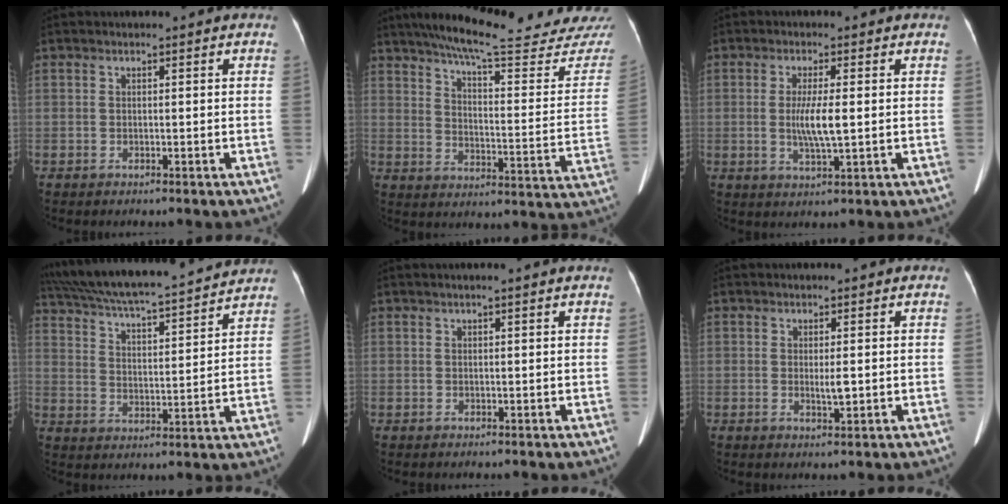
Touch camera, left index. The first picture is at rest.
{"total": 25.7, "force": [23.5, 1.3, 10.4], "torque": [-0.157, -0.081, 0.291]}
{"total": 4.8, "force": [-0.1, 0.4, 4.8], "torque": [-0.094, -0.011, -0.004]}
{"total": 21.7, "force": [19.8, 1.8, 8.7], "torque": [-0.158, 0.018, 0.292]}
{"total": 1.3, "force": [1.0, -0.3, 0.8], "torque": [-0.019, 0.011, 0.022]}
{"total": 1.8, "force": [-0.1, 0.3, 1.7], "torque": [-0.031, -0.005, -0.003]}